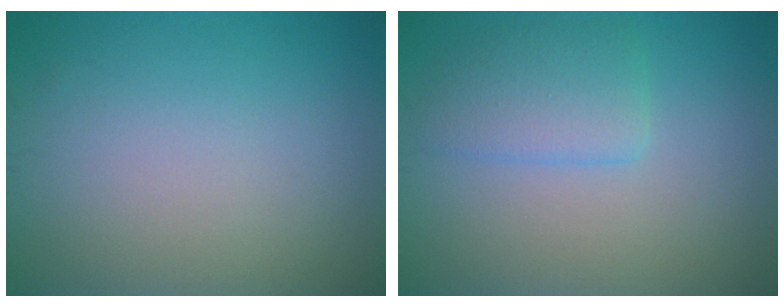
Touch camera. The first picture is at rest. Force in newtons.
{"total": 2.9, "press": 2.8, "slide": 0.3}